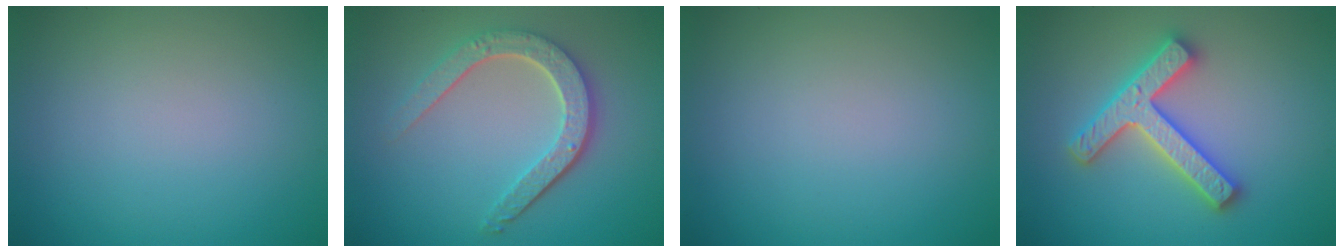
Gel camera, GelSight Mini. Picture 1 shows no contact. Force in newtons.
{"total": 4.7, "press": 3.6, "slide": 2.9}
{"total": 0.0}
{"total": 4.7, "press": 4.6, "slide": 0.9}